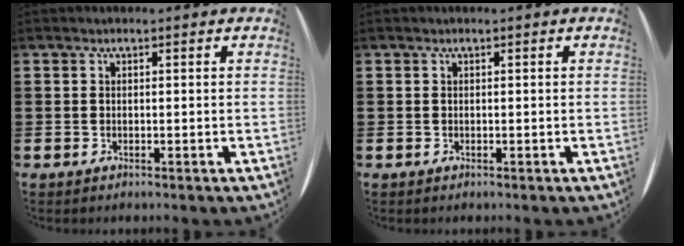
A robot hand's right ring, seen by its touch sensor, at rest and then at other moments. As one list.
[{"total": 0.0}]